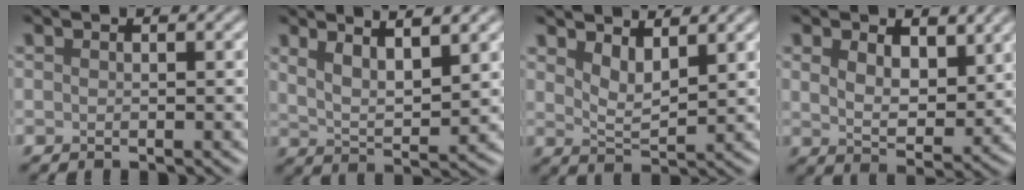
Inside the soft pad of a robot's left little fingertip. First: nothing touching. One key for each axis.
{"total": 4.9, "fx": 3.2, "fy": 1.1, "fz": 3.6, "tx": -0.063, "ty": -0.002, "tz": 0.057}
{"total": 2.9, "fx": 2.0, "fy": 1.0, "fz": 2.0, "tx": -0.040, "ty": -0.011, "tz": 0.040}
{"total": 4.9, "fx": 2.3, "fy": 2.6, "fz": 3.4, "tx": -0.067, "ty": -0.013, "tz": 0.039}